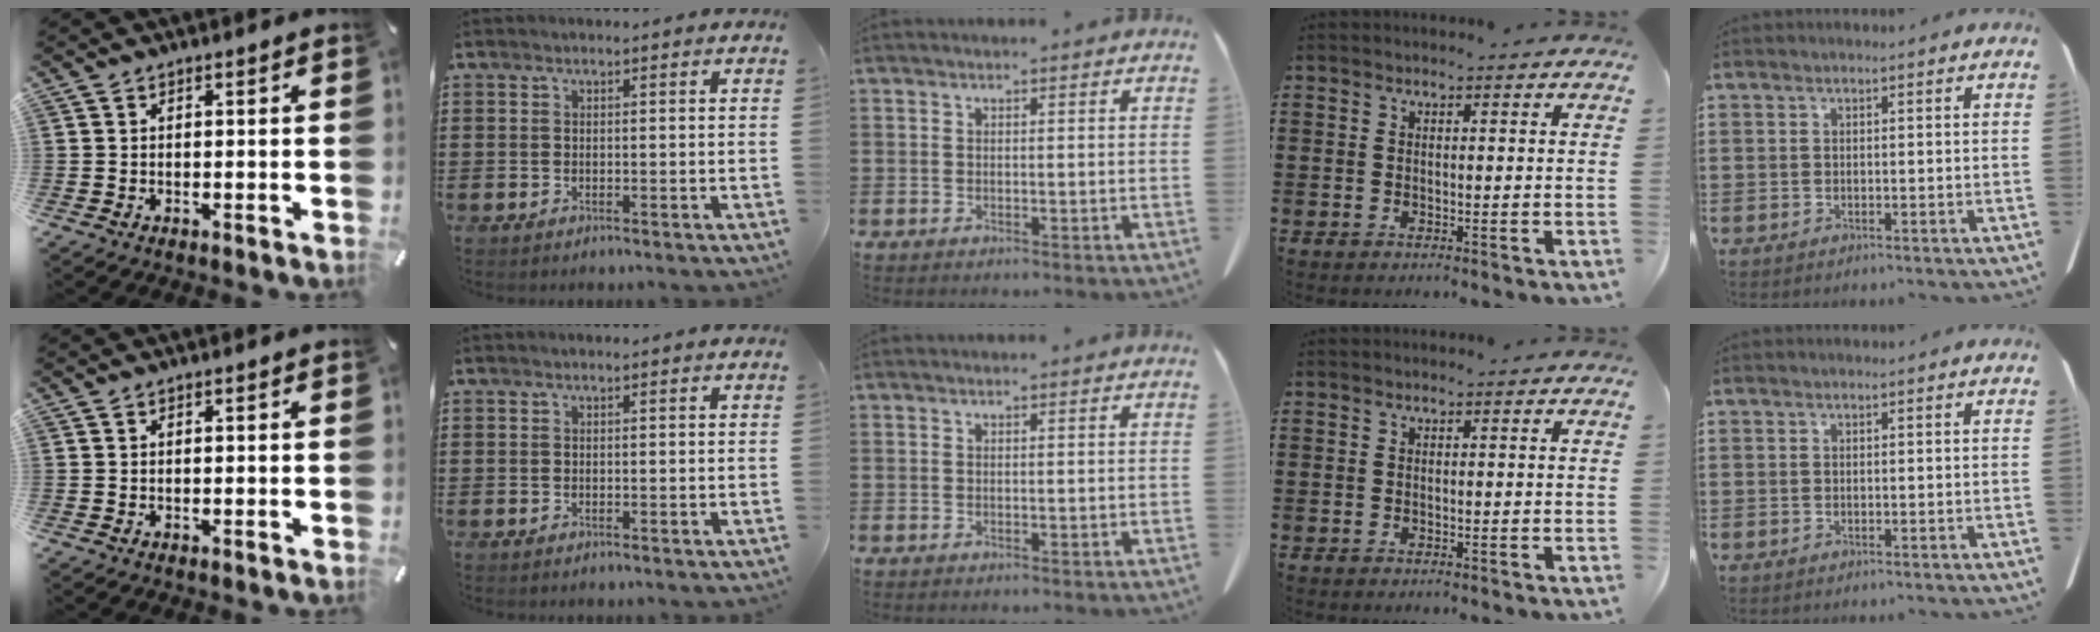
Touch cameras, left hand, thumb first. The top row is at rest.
{}